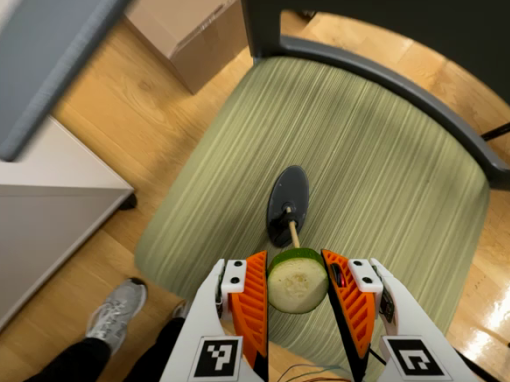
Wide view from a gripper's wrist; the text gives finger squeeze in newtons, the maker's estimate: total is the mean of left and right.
{"total": 10.7, "left": 11.6, "right": 9.7}